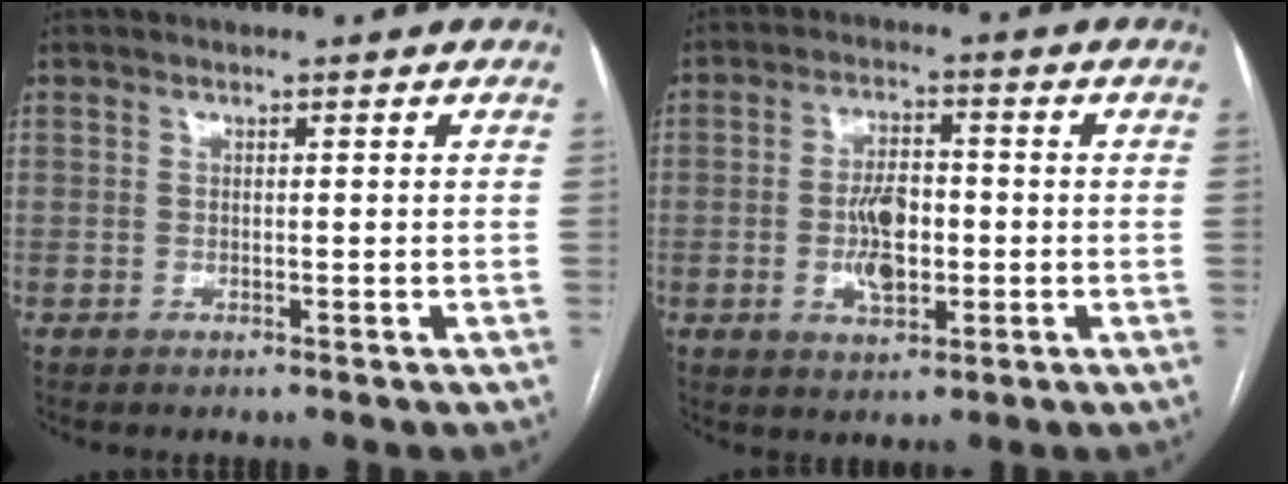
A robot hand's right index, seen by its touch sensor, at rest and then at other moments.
{"total": 6.9, "force": [-1.1, 3.3, 6.0], "torque": [-0.115, 0.005, -0.016]}